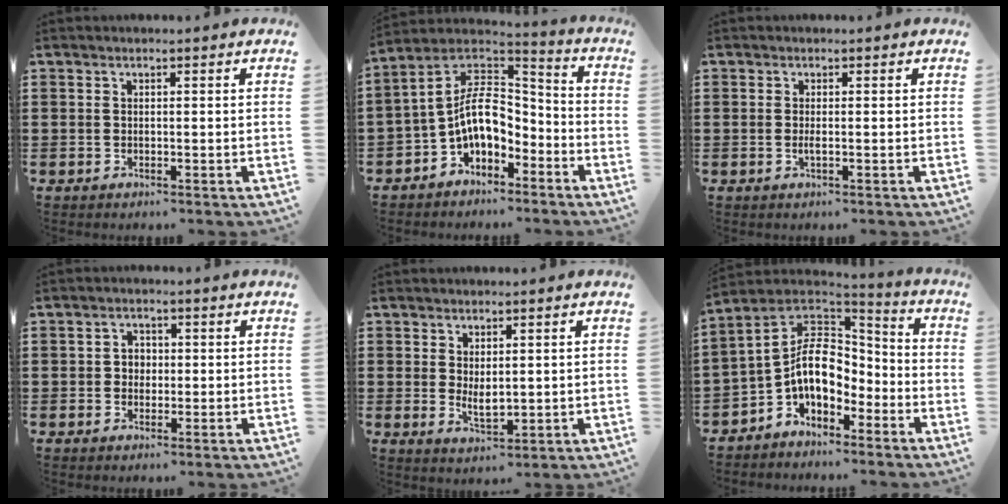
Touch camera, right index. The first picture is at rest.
{"total": 9.0, "force": [-1.7, 5.4, 6.9], "torque": [-0.168, -0.012, -0.041]}
{"total": 1.1, "force": [-0.2, 0.2, 1.0], "torque": [-0.019, -0.003, -0.003]}
{"total": 1.8, "force": [-0.2, 1.6, 0.7], "torque": [-0.018, 0.007, -0.007]}
{"total": 2.9, "force": [0.5, 1.4, 2.5], "torque": [-0.040, -0.003, 0.010]}
{"total": 10.0, "force": [-2.0, 6.4, 7.5], "torque": [-0.178, -0.002, -0.045]}